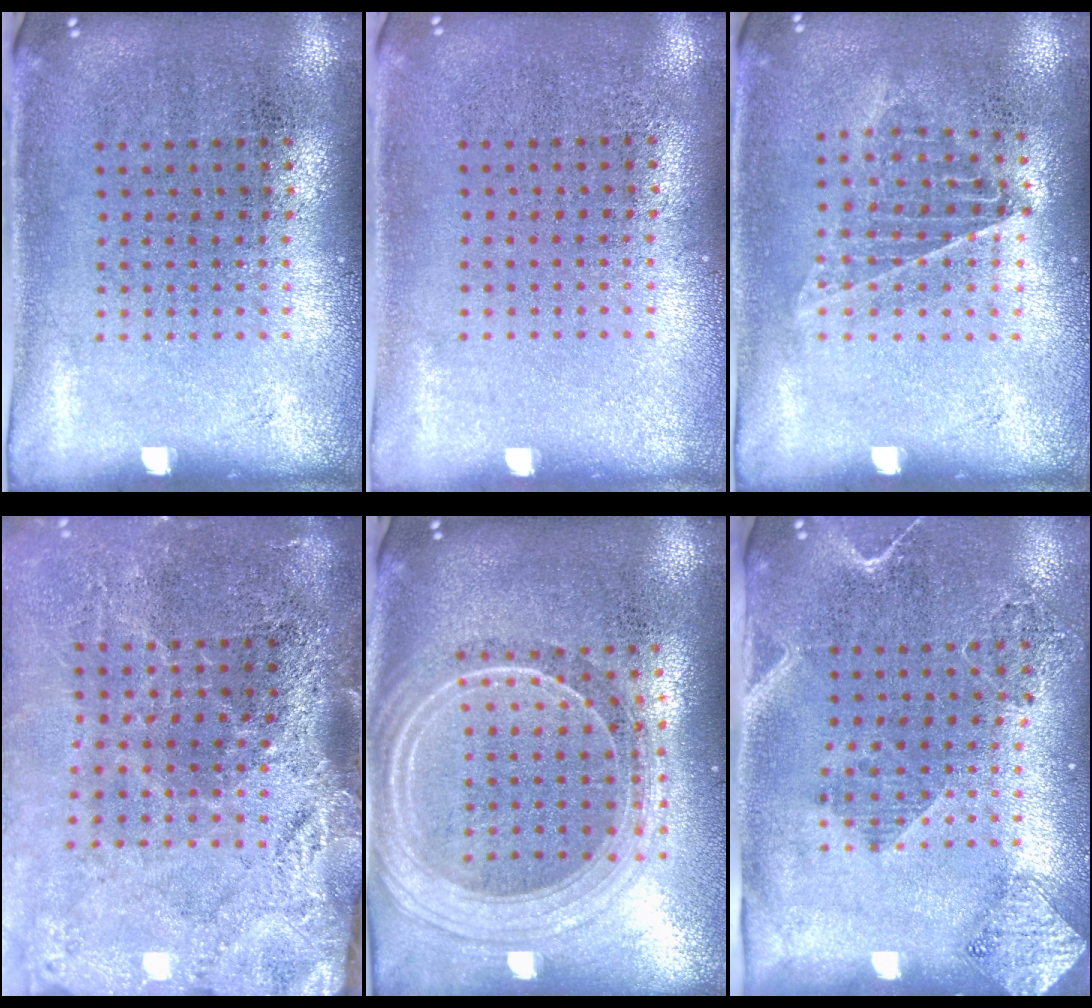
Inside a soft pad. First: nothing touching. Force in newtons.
{"total": 0.0}
{"total": 0.9, "press": 0.9, "slide": 0.1}
{"total": 4.2, "press": 3.5, "slide": 2.3}
{"total": 2.4, "press": 2.0, "slide": 1.2}
{"total": 1.8, "press": 1.6, "slide": 0.8}